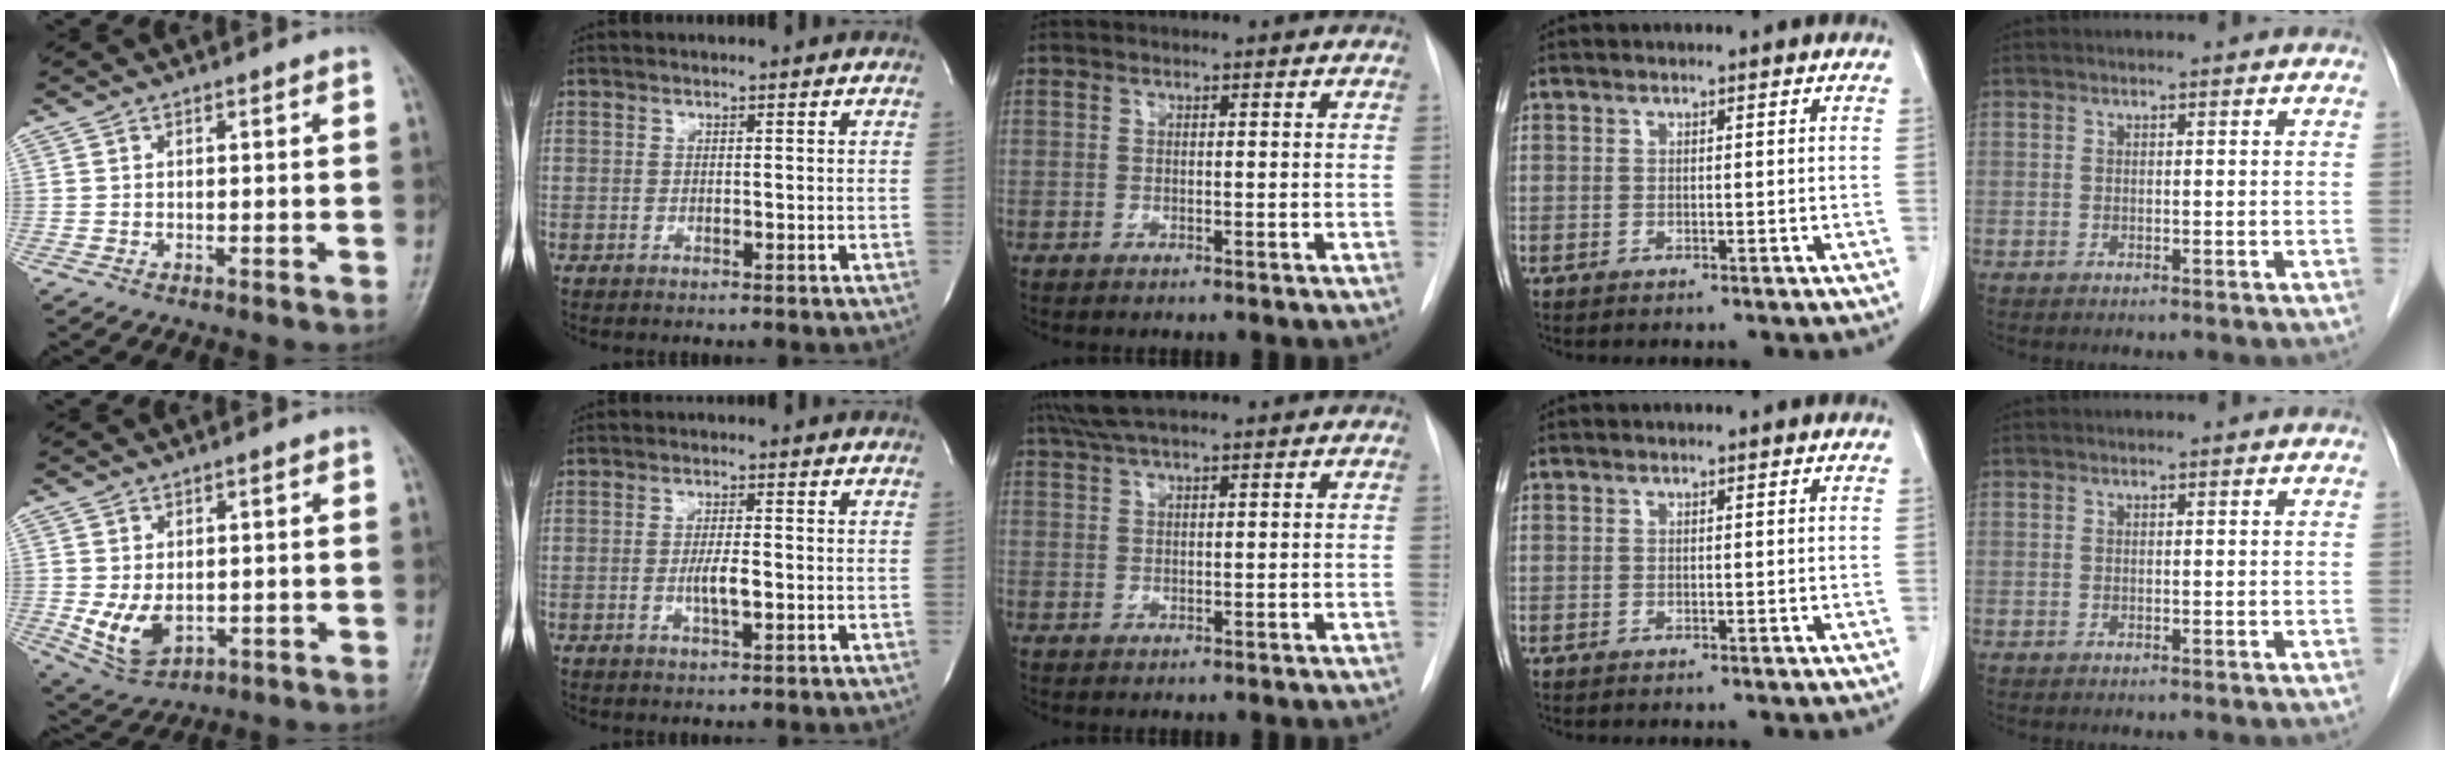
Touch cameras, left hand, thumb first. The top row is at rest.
{"thumb": {"total": 7.7, "force": [-0.6, 5.2, 5.7], "torque": [-0.089, -0.013, 0.005]}, "index": {"total": 3.2, "force": [-0.8, 0.4, 3.1], "torque": [-0.061, -0.005, -0.013]}, "middle": {"total": 5.8, "force": [4.7, 0.7, 3.3], "torque": [-0.059, 0.032, 0.084]}}